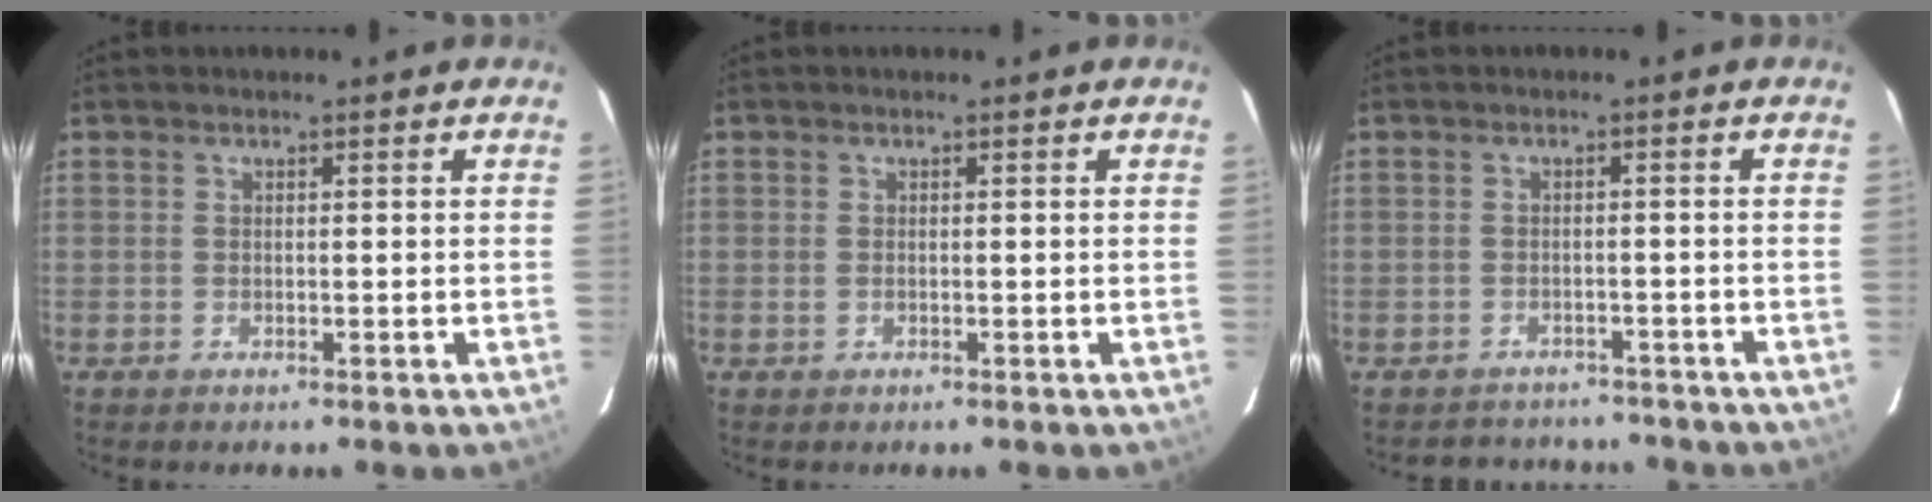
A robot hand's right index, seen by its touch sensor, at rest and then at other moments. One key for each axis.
{"total": 0.5, "fx": -0.1, "fy": 0.4, "fz": 0.4, "tx": -0.009, "ty": -0.001, "tz": -0.002}
{"total": 8.5, "fx": -7.5, "fy": 3.6, "fz": 1.8, "tx": -0.039, "ty": 0.008, "tz": -0.090}